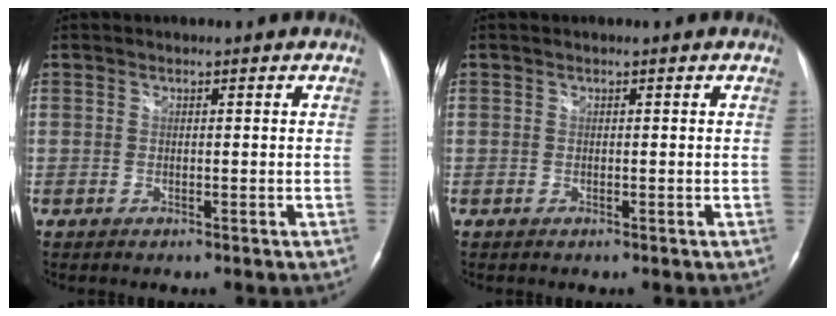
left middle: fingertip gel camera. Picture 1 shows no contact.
{"total": 0.0}